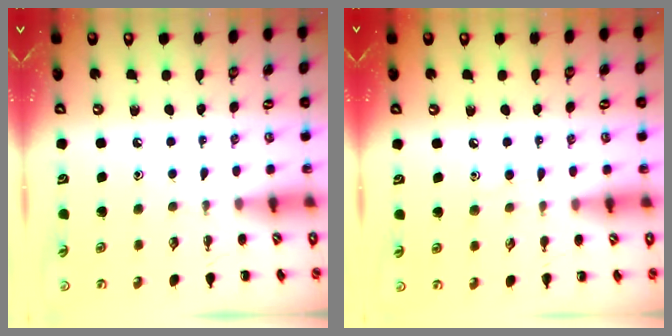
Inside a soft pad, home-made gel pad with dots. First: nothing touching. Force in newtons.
{"total": 4.2, "press": 4.0, "slide": 1.3}